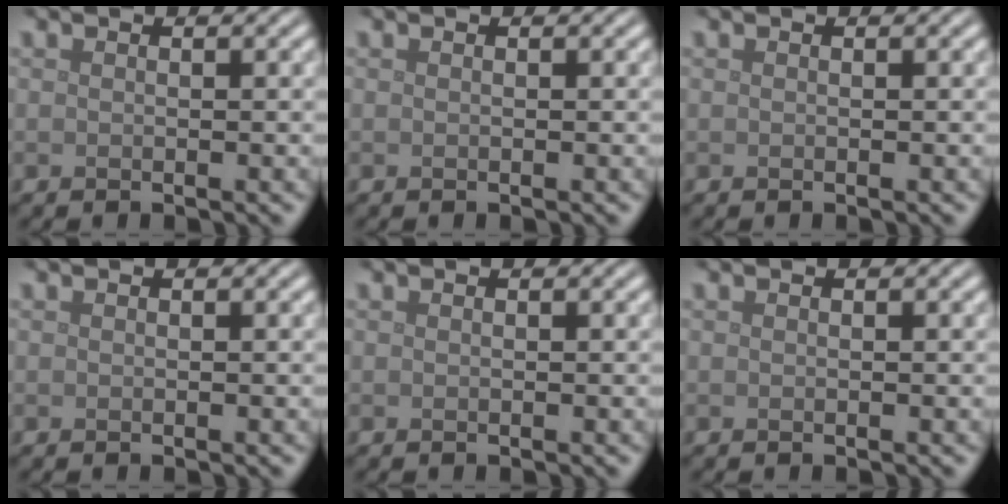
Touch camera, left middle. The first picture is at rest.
{"total": 0.0}
{"total": 0.0}
{"total": 0.0}
{"total": 0.0}
{"total": 0.0}